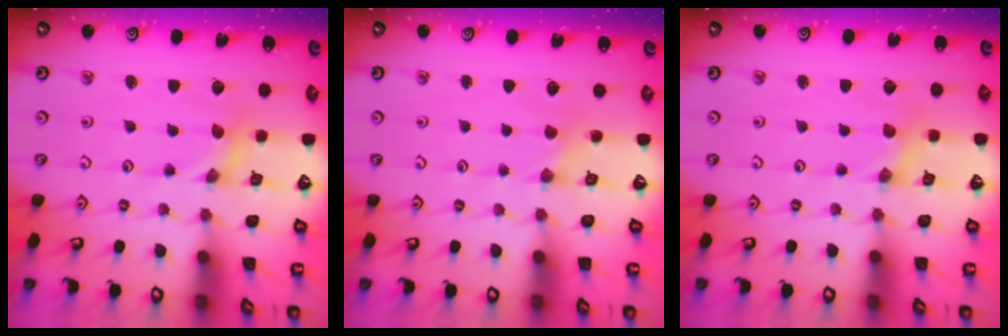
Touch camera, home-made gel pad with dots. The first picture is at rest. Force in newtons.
{"total": 2.4, "press": 2.4, "slide": 0.4}
{"total": 1.4, "press": 1.4, "slide": 0.2}